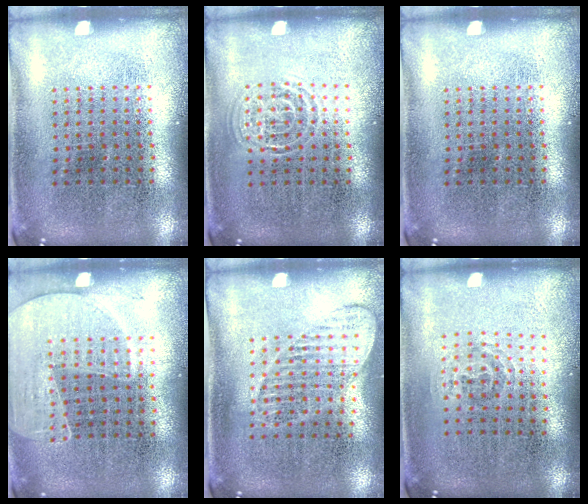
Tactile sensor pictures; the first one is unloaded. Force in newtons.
{"total": 0.8, "press": 0.8, "slide": 0.0}
{"total": 0.0}
{"total": 1.6, "press": 1.4, "slide": 0.7}
{"total": 1.1, "press": 1.1, "slide": 0.2}
{"total": 0.9, "press": 0.6, "slide": 0.7}